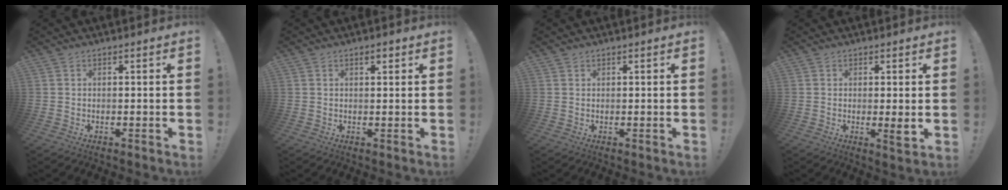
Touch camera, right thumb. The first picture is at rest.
{"total": 1.7, "force": [1.1, 0.7, 1.1], "torque": [-0.017, 0.000, 0.018]}
{"total": 0.5, "force": [0.5, 0.2, -0.2], "torque": [0.000, 0.002, 0.010]}
{"total": 3.2, "force": [0.2, 0.1, 3.2], "torque": [-0.028, -0.017, -0.001]}